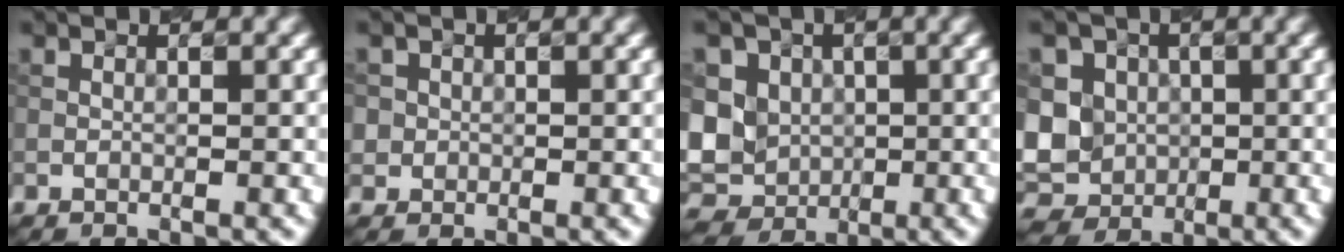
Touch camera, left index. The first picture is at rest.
{"total": 1.2, "force": [0.1, 1.2, 0.0], "torque": [0.007, -0.006, 0.012]}
{"total": 9.9, "force": [0.5, 8.4, 5.2], "torque": [-0.103, 0.010, -0.019]}
{"total": 9.6, "force": [0.2, 8.3, 4.8], "torque": [-0.103, 0.011, -0.029]}